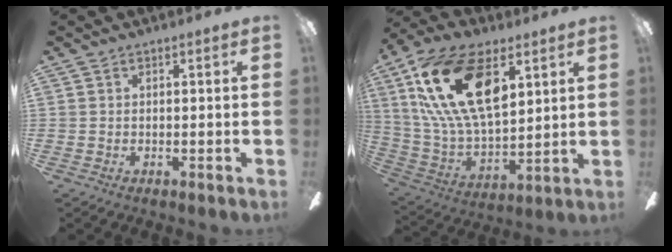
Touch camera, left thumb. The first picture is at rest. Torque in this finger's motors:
{"motor_torque": [2.65, 2.32, 2.40, -0.37, 0.64]}